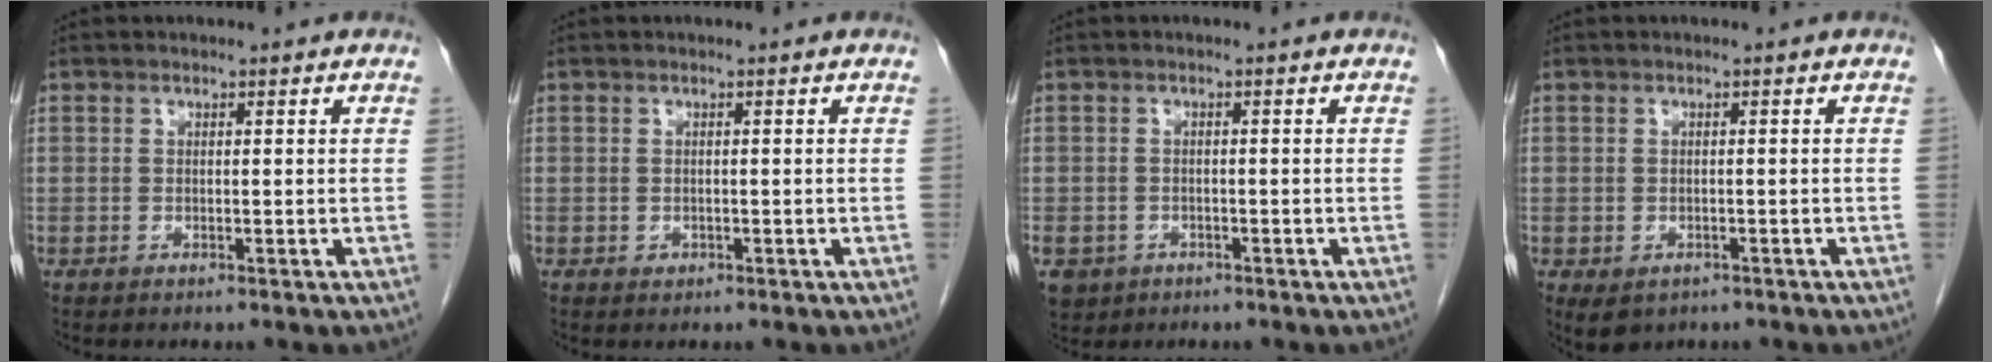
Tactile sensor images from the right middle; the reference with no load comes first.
{"total": 0.5, "force": [-0.1, 0.5, 0.1], "torque": [-0.003, 0.002, -0.001]}
{"total": 6.2, "force": [-2.9, 5.1, 1.9], "torque": [-0.051, -0.001, -0.042]}
{"total": 3.7, "force": [-2.0, 2.5, 1.7], "torque": [-0.027, -0.004, -0.021]}